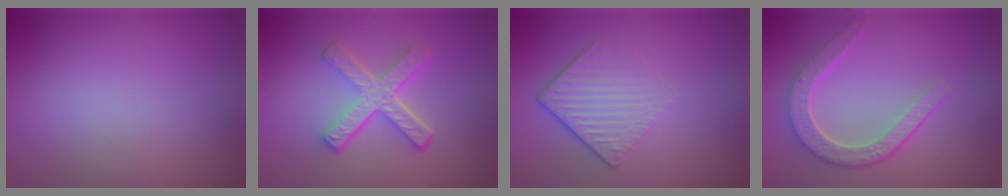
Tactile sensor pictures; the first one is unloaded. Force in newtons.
{"total": 5.2, "press": 3.9, "slide": 3.5}
{"total": 4.3, "press": 2.8, "slide": 3.3}
{"total": 4.6, "press": 3.8, "slide": 2.7}